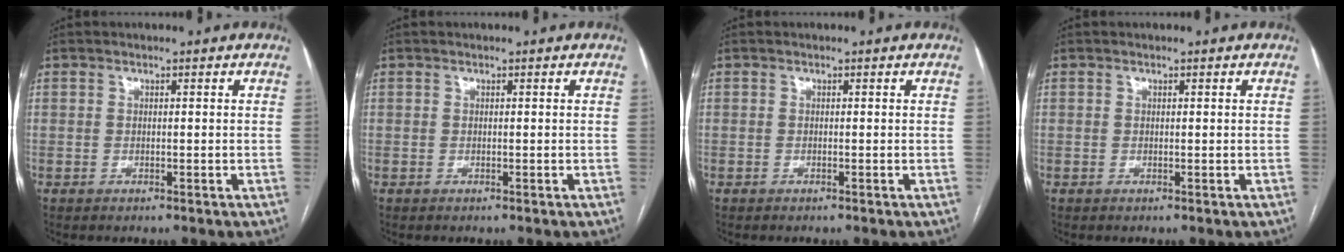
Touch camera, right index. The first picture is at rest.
{"total": 0.0}
{"total": 0.0}
{"total": 0.0}